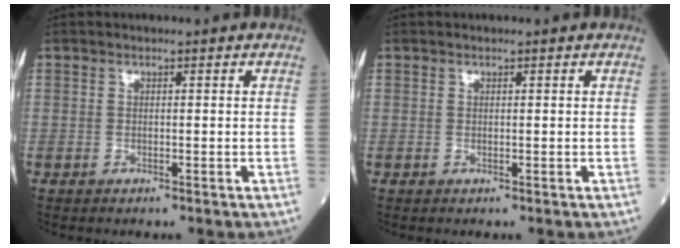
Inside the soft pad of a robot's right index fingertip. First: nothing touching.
{"total": 0.0}